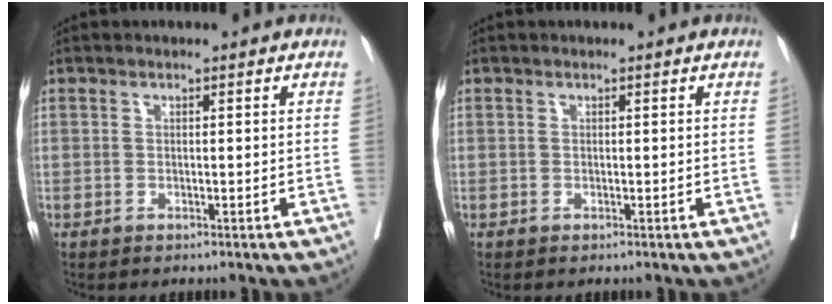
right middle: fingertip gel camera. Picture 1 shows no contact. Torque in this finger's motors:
{"motor_torque": [0.00, 0.00, 0.00, 0.00]}